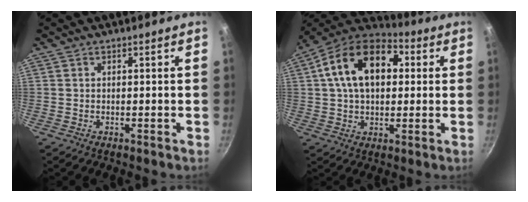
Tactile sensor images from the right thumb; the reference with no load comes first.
{"total": 18.2, "force": [3.8, 11.8, 13.3], "torque": [-0.199, 0.027, 0.045]}